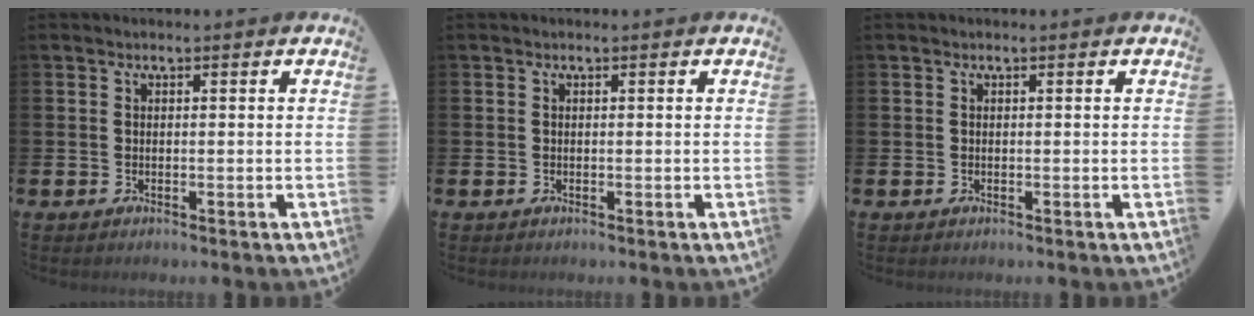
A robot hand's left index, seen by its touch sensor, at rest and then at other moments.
{"total": 0.0}
{"total": 0.0}